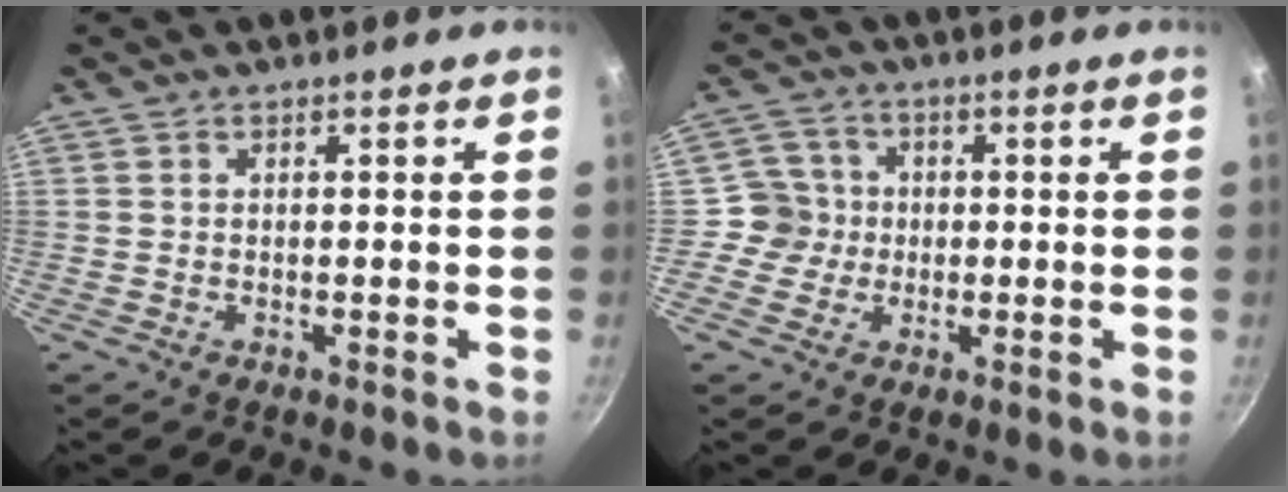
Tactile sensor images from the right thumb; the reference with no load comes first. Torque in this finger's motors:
{"motor_torque": [-0.04, -0.19, 0.61, -0.18, 0.02]}